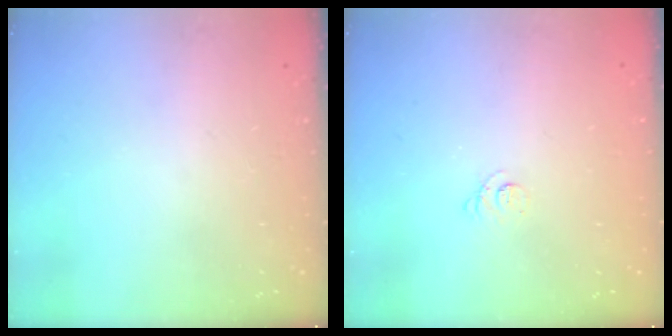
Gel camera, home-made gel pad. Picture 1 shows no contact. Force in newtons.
{"total": 2.3, "press": 2.2, "slide": 0.2}